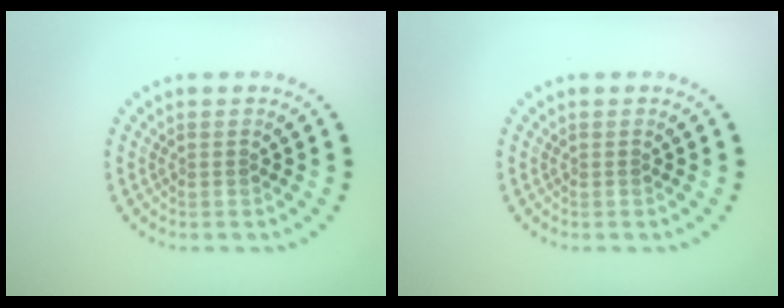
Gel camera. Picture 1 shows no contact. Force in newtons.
{"total": 0.0}